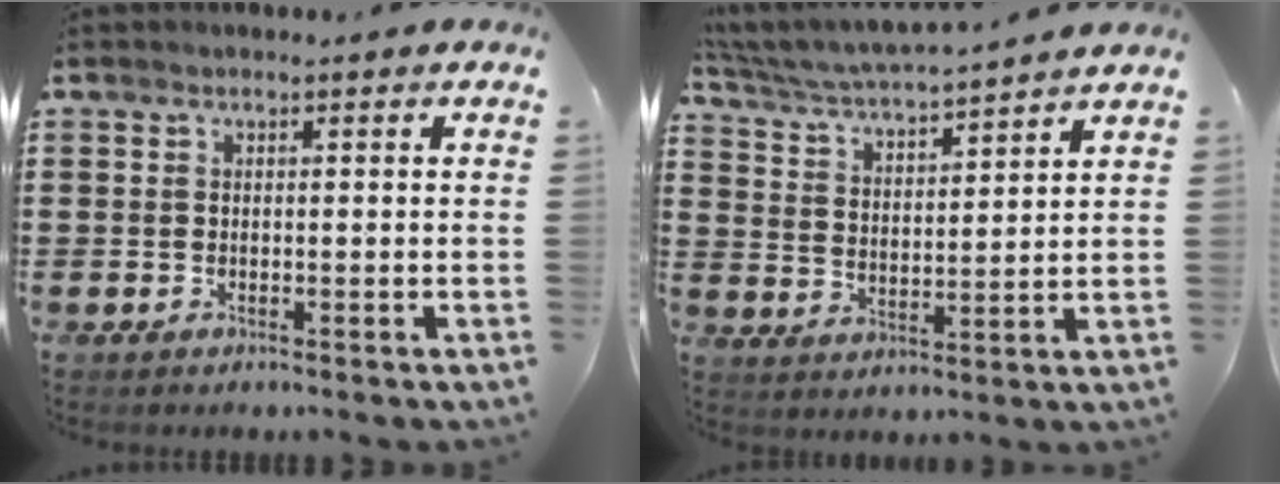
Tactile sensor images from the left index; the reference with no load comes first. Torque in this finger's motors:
{"motor_torque": [0.15, 0.08, 0.52, 0.13]}